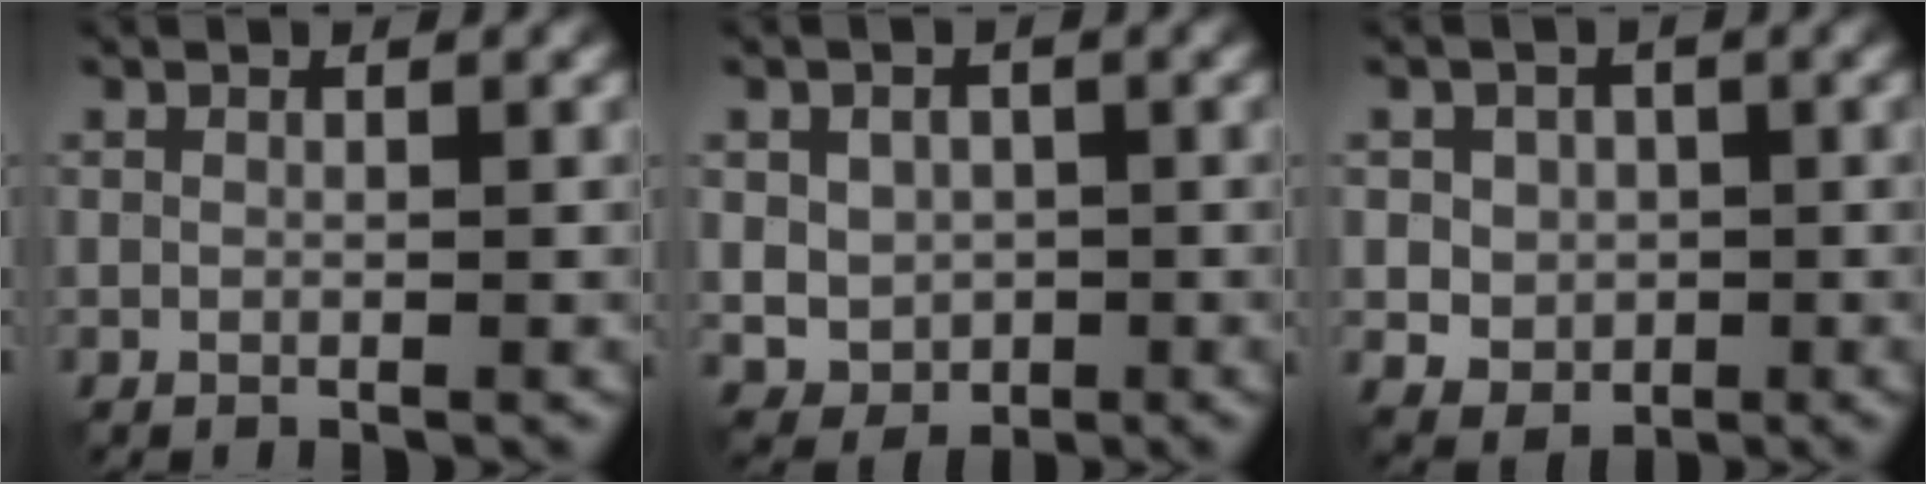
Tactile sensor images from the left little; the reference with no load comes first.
{"total": 3.8, "force": [0.0, 3.2, 2.1], "torque": [-0.040, -0.004, 0.004]}
{"total": 3.6, "force": [0.0, 3.2, 1.7], "torque": [-0.021, 0.001, -0.008]}